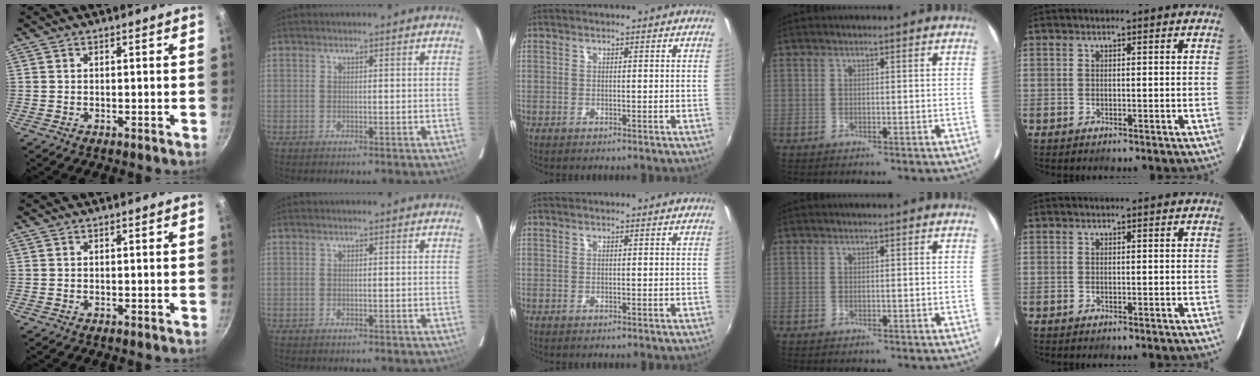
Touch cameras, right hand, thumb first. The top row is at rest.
{}